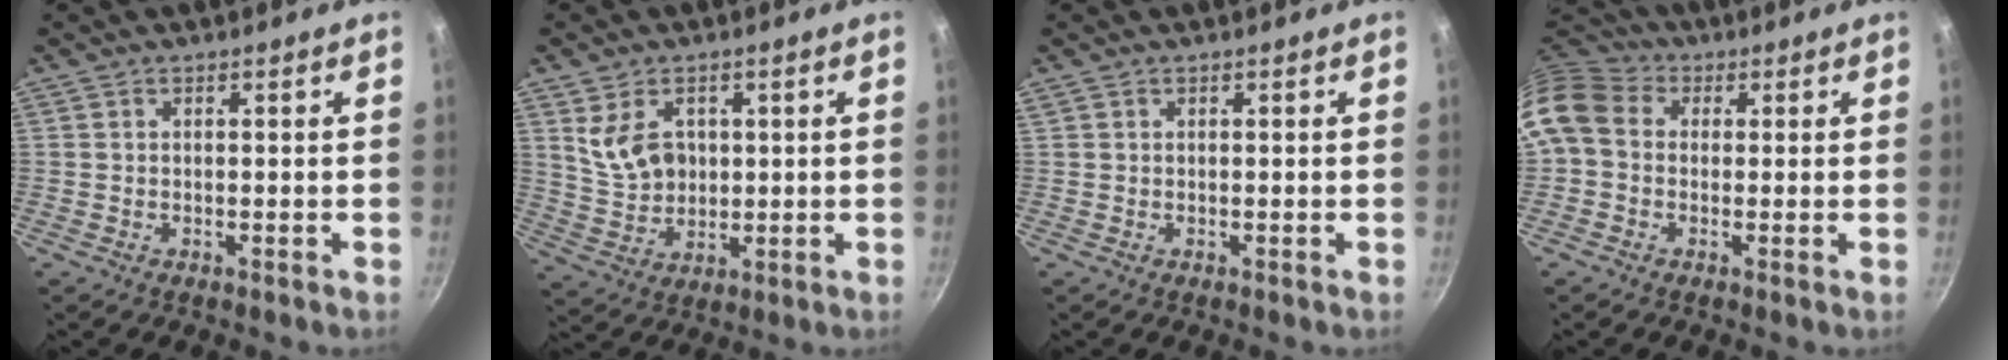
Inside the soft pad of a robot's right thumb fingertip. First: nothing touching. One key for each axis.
{"total": 8.8, "fx": 2.4, "fy": 6.4, "fz": 5.5, "tx": -0.081, "ty": -0.018, "tz": 0.057}
{"total": 0.0}
{"total": 10.1, "fx": 0.6, "fy": 8.2, "fz": 5.9, "tx": -0.106, "ty": 0.026, "tz": -0.009}